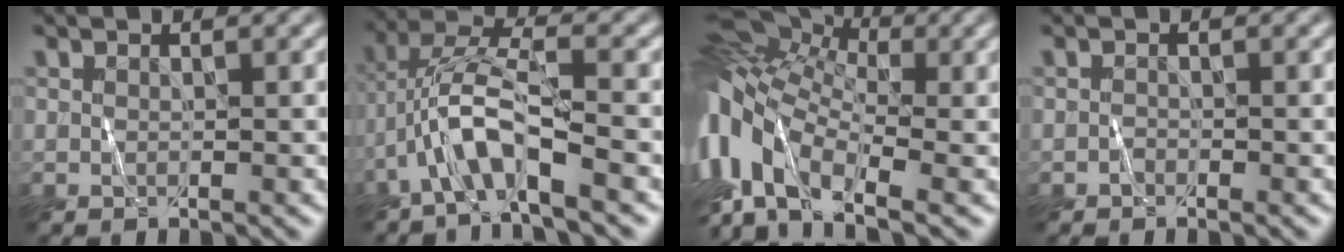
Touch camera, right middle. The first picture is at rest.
{"total": 5.6, "force": [-3.1, 0.9, 4.6], "torque": [-0.097, 0.014, -0.066]}
{"total": 12.7, "force": [-2.2, 8.2, 9.4], "torque": [-0.224, 0.005, -0.050]}
{"total": 0.6, "force": [-0.5, -0.1, -0.3], "torque": [0.002, -0.001, -0.010]}